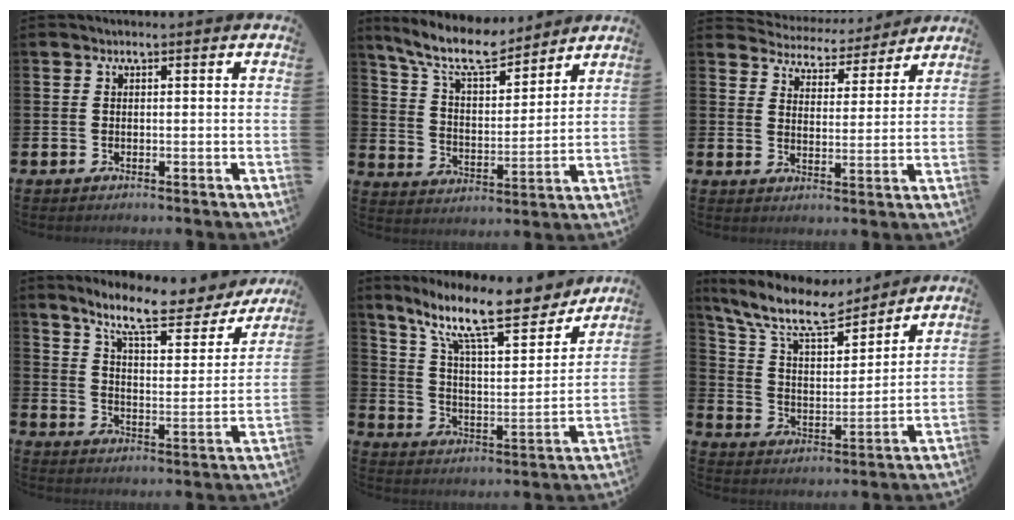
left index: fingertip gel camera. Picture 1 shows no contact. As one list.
[{"total": 9.9, "force": [8.6, 2.5, 4.1], "torque": [-0.111, -0.044, 0.154]}, {"total": 4.8, "force": [4.6, 1.2, -0.3], "torque": [-0.018, -0.041, 0.078]}, {"total": 10.1, "force": [8.8, 2.1, 4.6], "torque": [-0.114, -0.053, 0.148]}, {"total": 14.8, "force": [11.5, 3.7, 8.5], "torque": [-0.175, -0.061, 0.196]}, {"total": 11.5, "force": [10.0, 2.9, 4.9], "torque": [-0.135, -0.054, 0.176]}]